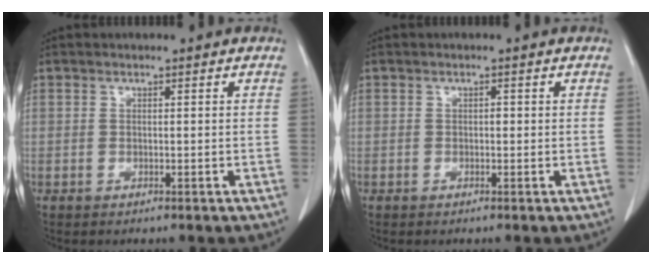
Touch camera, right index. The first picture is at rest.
{"total": 0.5, "force": [0.0, 0.3, 0.4], "torque": [-0.005, 0.002, -0.002]}